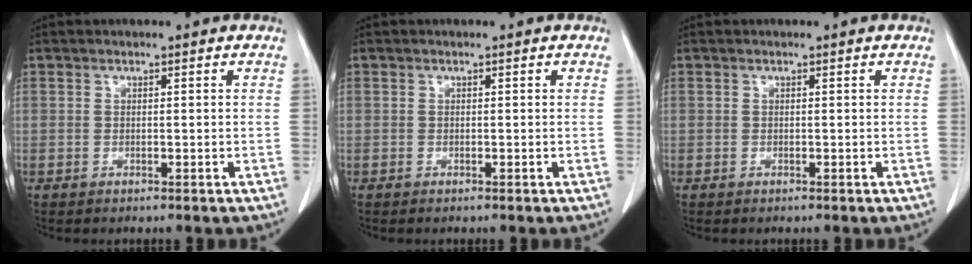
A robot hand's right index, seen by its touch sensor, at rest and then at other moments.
{"total": 0.0}
{"total": 0.0}